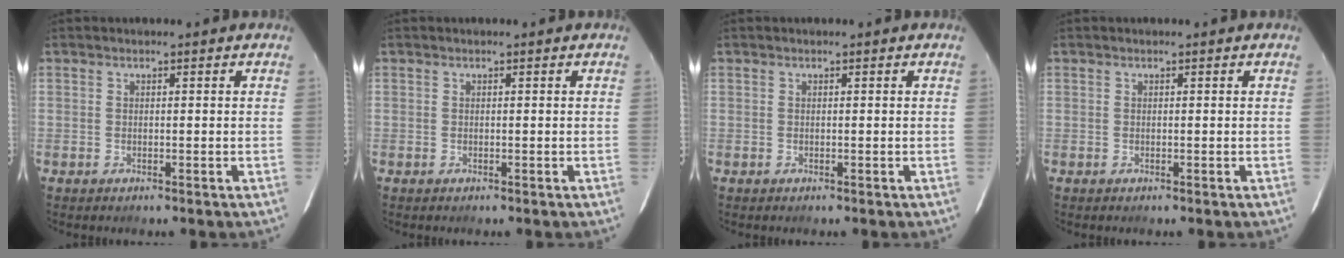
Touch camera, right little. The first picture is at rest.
{"total": 0.0}
{"total": 0.0}
{"total": 0.0}